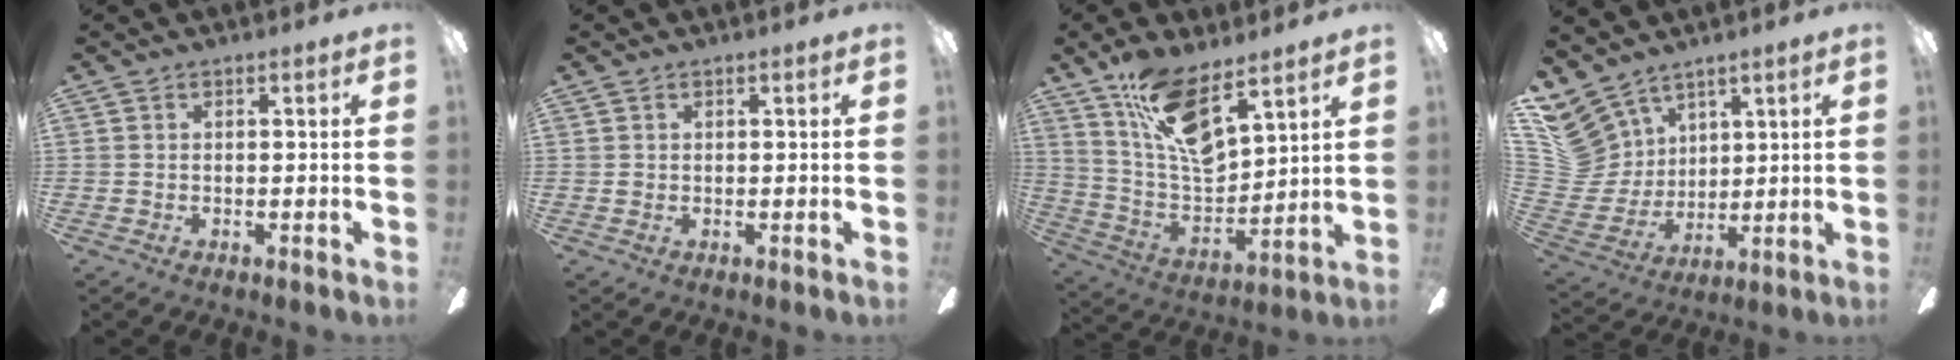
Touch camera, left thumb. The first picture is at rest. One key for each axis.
{"total": 0.8, "fx": 0.2, "fy": 0.8, "fz": 0.1, "tx": -0.002, "ty": 0.007, "tz": 0.002}
{"total": 15.4, "fx": 10.3, "fy": 6.2, "fz": 9.6, "tx": -0.179, "ty": -0.052, "tz": 0.187}
{"total": 13.5, "fx": 9.1, "fy": 9.3, "fz": 3.4, "tx": -0.130, "ty": -0.060, "tz": 0.181}